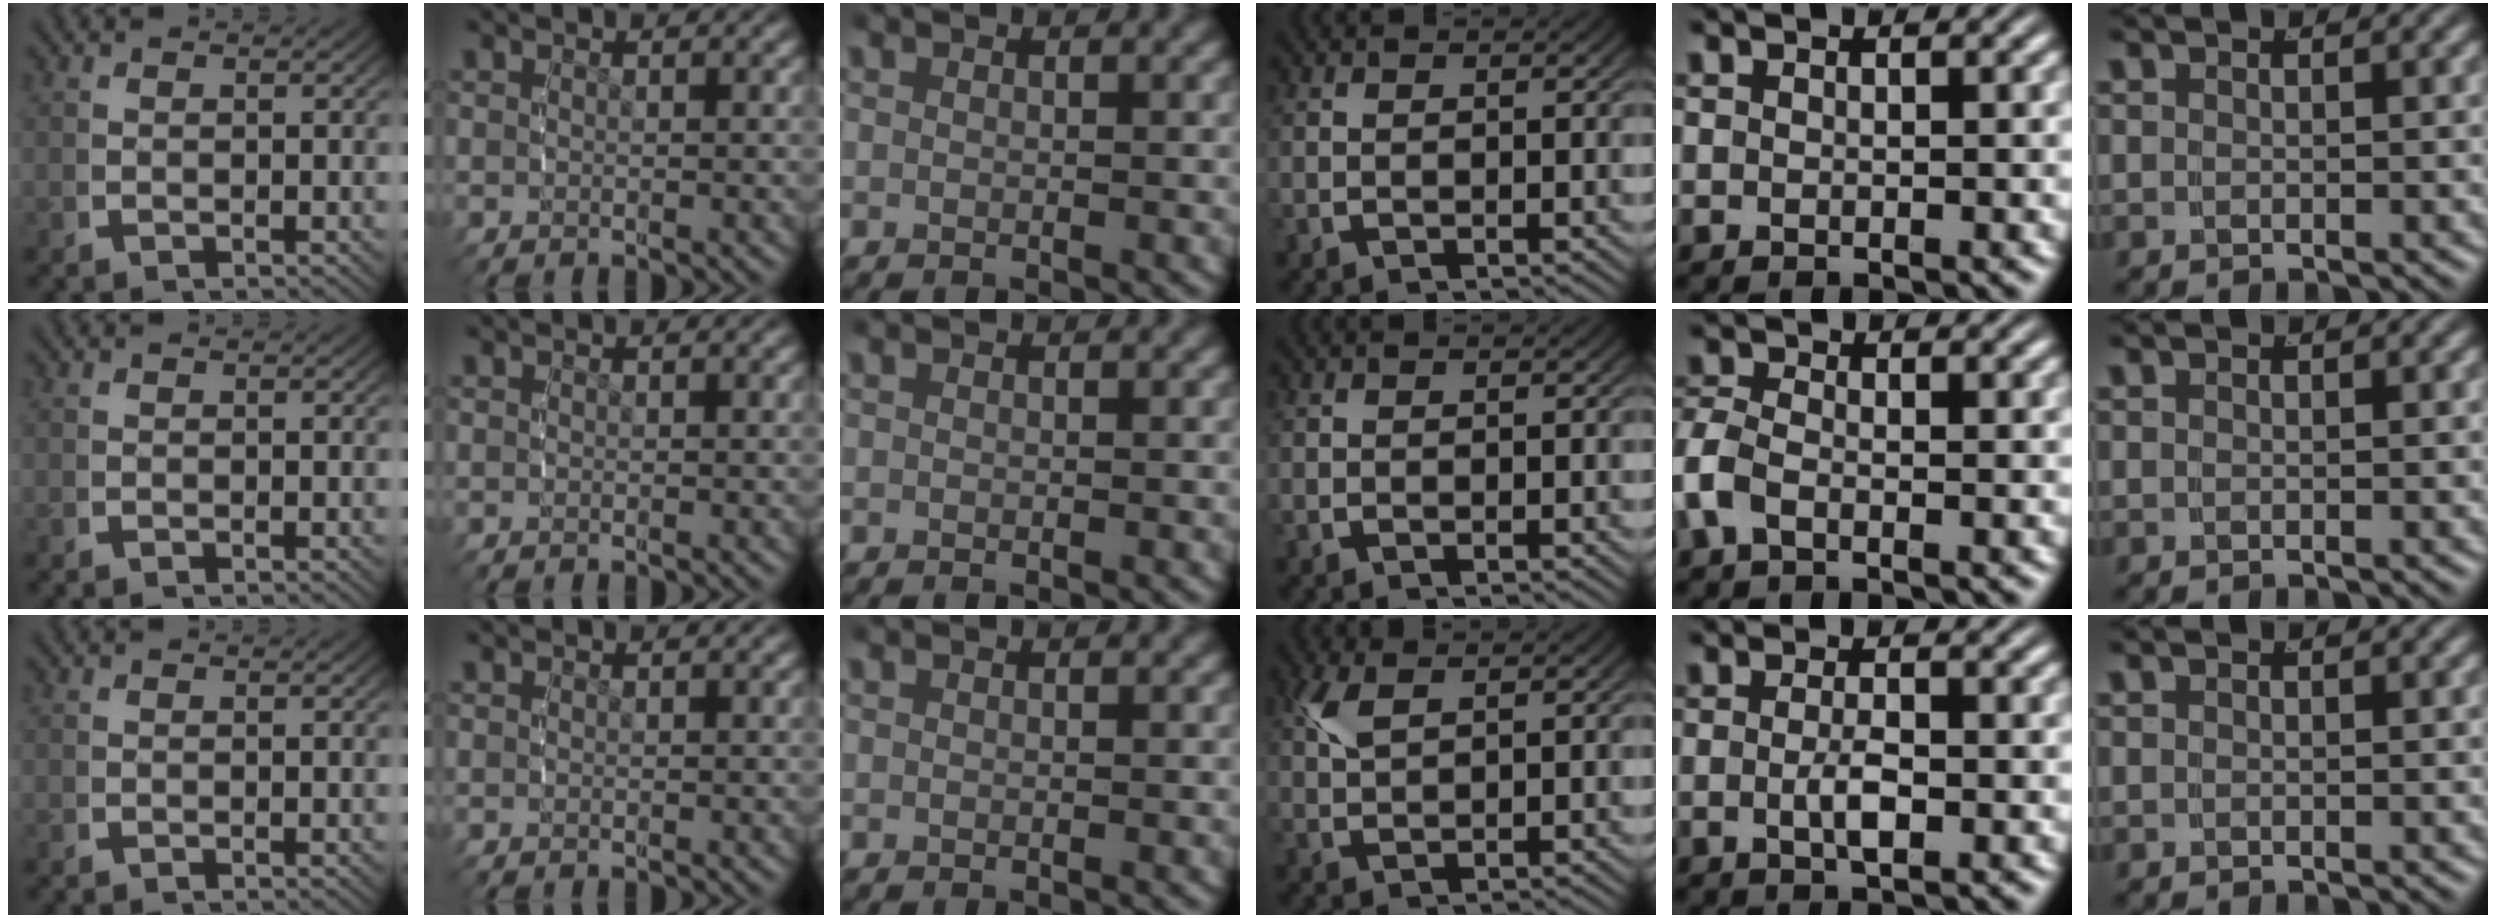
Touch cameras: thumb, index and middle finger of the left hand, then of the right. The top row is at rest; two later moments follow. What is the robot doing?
{"motion": "grasp_and_lifting", "object": "bottle cap"}